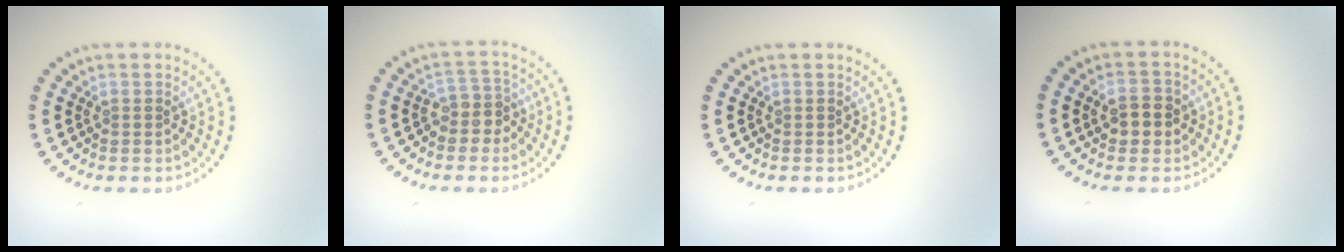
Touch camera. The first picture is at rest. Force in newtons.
{"total": 2.5, "press": 2.1, "slide": 1.3}
{"total": 0.0}
{"total": 2.5, "press": 2.5, "slide": 0.2}